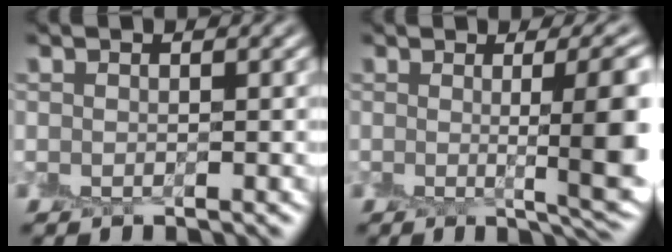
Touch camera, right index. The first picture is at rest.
{"total": 8.5, "force": [0.1, 2.2, 8.2], "torque": [-0.082, 0.002, 0.006]}